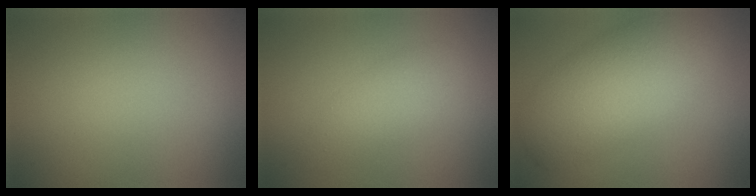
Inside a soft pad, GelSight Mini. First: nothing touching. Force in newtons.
{"total": 2.7, "press": 2.7, "slide": 0.0}
{"total": 7.3, "press": 7.3, "slide": 0.5}